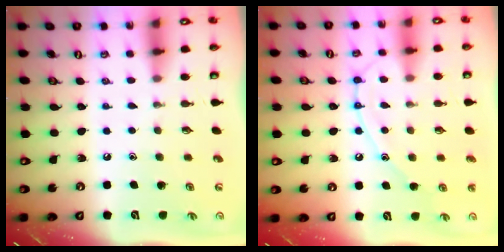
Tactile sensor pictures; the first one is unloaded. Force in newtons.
{"total": 12.0, "press": 11.9, "slide": 1.1}